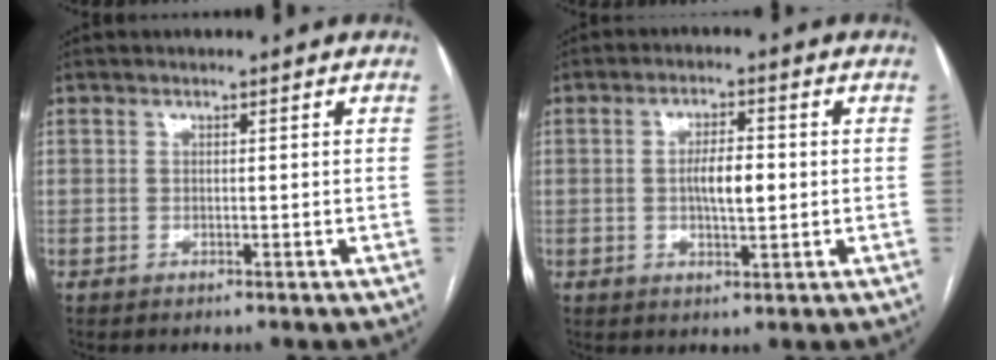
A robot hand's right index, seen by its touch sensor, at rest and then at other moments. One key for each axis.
{"total": 5.0, "fx": -0.1, "fy": 1.4, "fz": 4.8, "tx": -0.088, "ty": 0.004, "tz": 0.000}